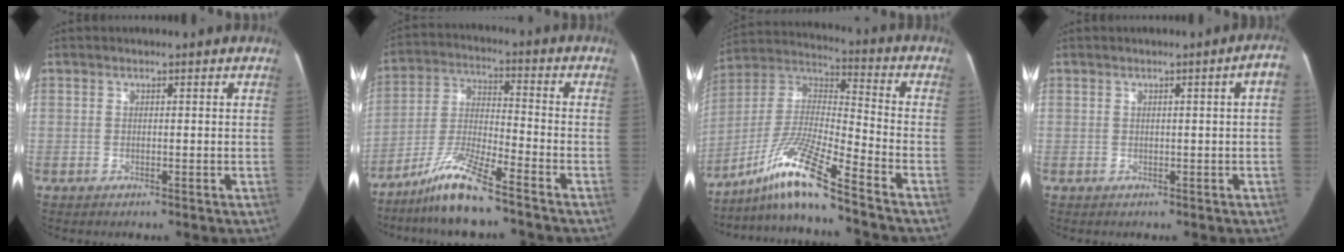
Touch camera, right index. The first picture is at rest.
{"total": 9.9, "force": [-7.8, 0.1, 6.2], "torque": [-0.134, -0.019, -0.148]}
{"total": 14.7, "force": [-10.7, -0.6, 10.0], "torque": [-0.213, -0.004, -0.196]}
{"total": 2.7, "force": [0.3, 0.0, 2.7], "torque": [-0.028, 0.008, 0.003]}